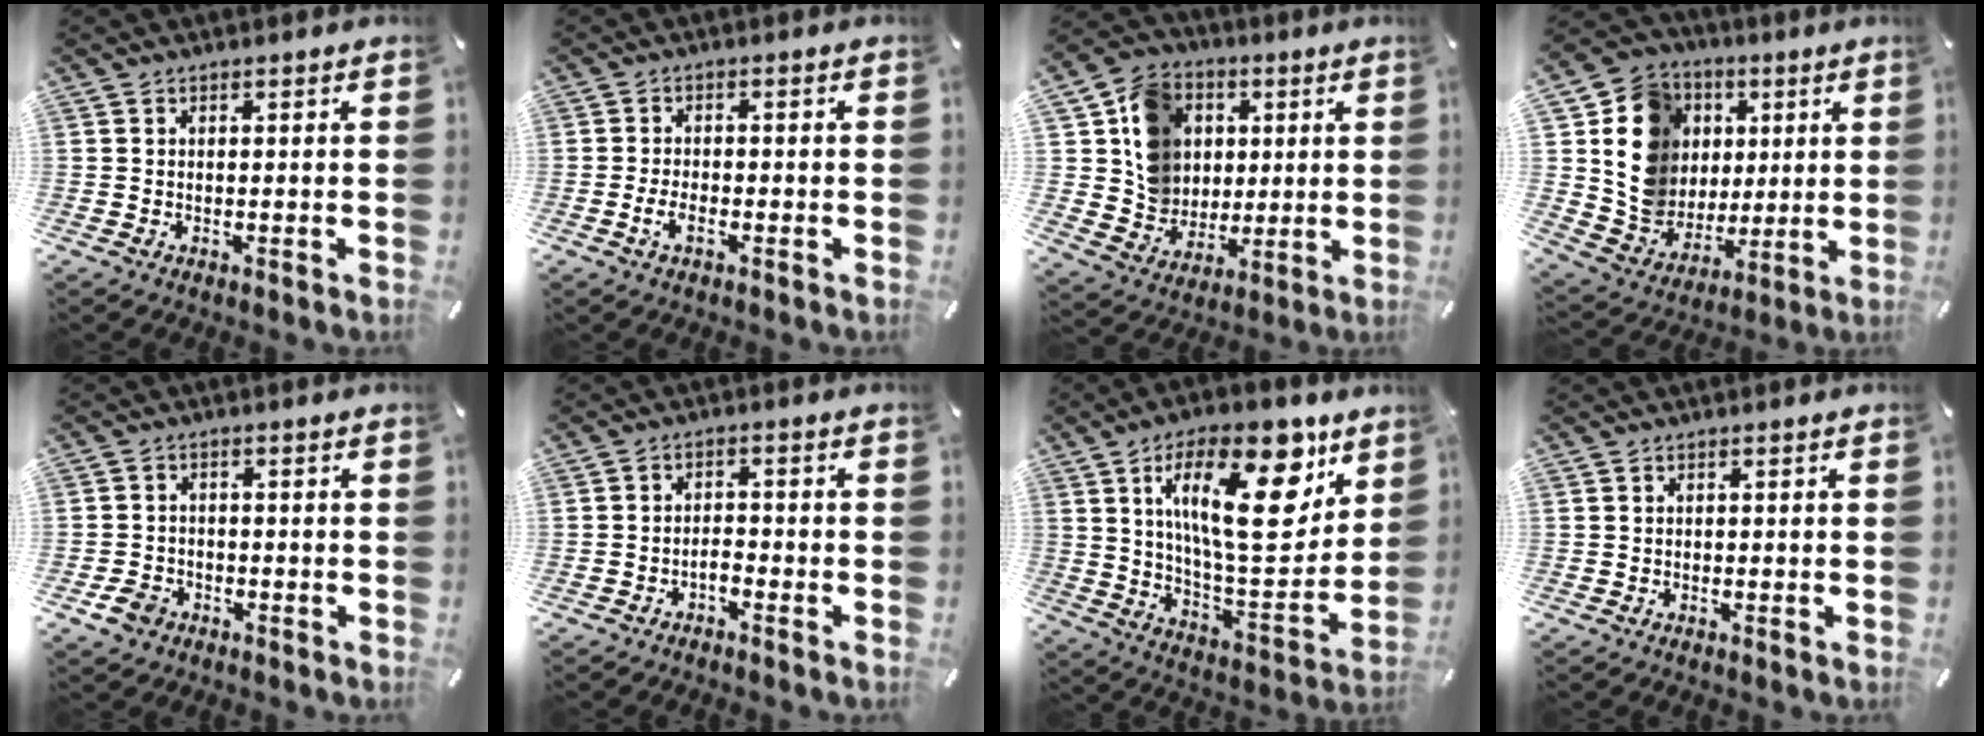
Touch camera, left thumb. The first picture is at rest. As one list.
[{"total": 3.6, "force": [-1.5, 1.5, 2.9], "torque": [-0.061, 0.002, -0.028]}, {"total": 12.8, "force": [3.0, 11.7, 4.0], "torque": [-0.073, -0.002, 0.067]}, {"total": 15.3, "force": [3.6, 14.2, 4.3], "torque": [-0.070, -0.010, 0.081]}, {"total": 4.0, "force": [-2.0, 3.3, 1.2], "torque": [-0.023, 0.009, -0.037]}, {"total": 2.6, "force": [-1.8, 1.2, 1.4], "torque": [-0.025, 0.012, -0.035]}, {"total": 25.9, "force": [11.8, 10.8, 20.3], "torque": [-0.322, -0.058, 0.187]}, {"total": 0.0}]